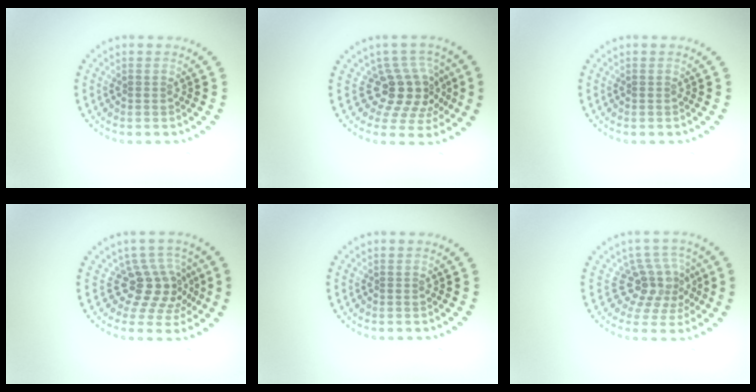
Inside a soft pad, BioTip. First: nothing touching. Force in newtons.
{"total": 4.4, "press": 3.3, "slide": 3.0}
{"total": 0.0}
{"total": 4.0, "press": 3.0, "slide": 2.7}
{"total": 0.0}
{"total": 4.1, "press": 2.8, "slide": 2.9}